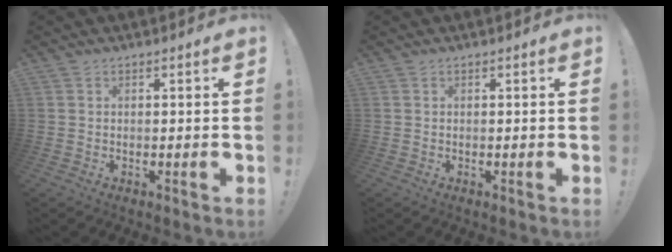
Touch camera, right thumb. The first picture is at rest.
{"total": 0.0}